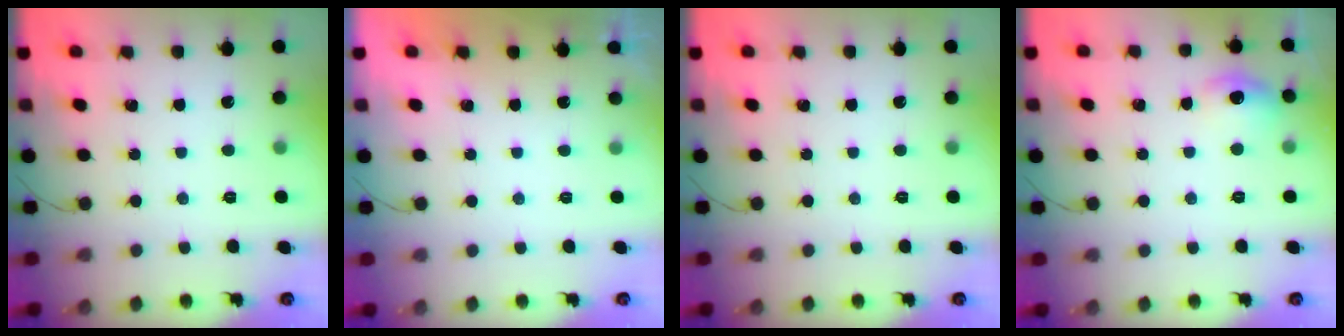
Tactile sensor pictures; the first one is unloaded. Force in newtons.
{"total": 1.8, "press": 0.1, "slide": 1.8}
{"total": 0.0}
{"total": 6.8, "press": 6.6, "slide": 1.7}